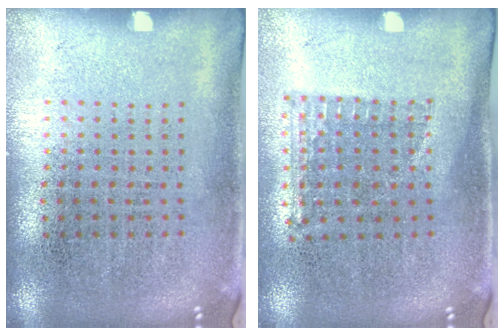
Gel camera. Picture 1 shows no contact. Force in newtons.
{"total": 1.0, "press": 0.8, "slide": 0.6}